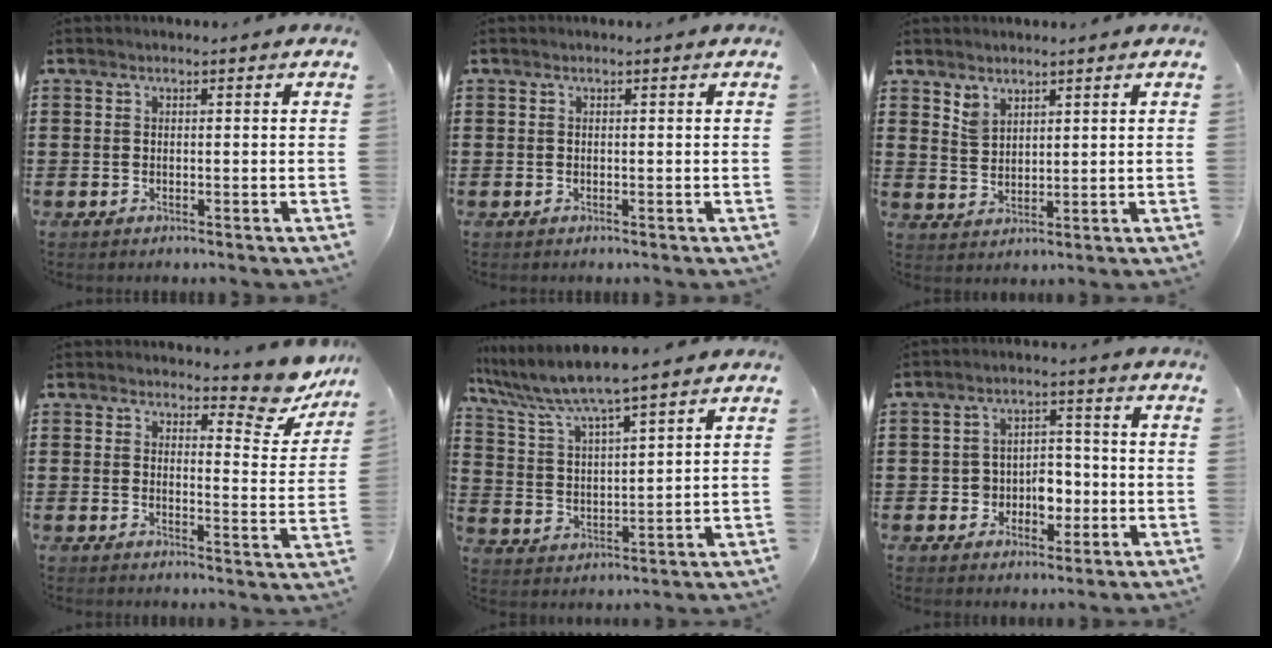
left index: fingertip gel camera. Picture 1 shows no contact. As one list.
[{"total": 0.0}, {"total": 2.9, "force": [2.5, 1.3, 0.6], "torque": [-0.017, 0.002, 0.048]}, {"total": 6.2, "force": [5.6, 1.2, 2.5], "torque": [-0.039, -0.033, 0.096]}, {"total": 6.0, "force": [5.3, -0.3, 2.7], "torque": [-0.078, -0.033, 0.087]}, {"total": 5.0, "force": [-1.5, 4.1, 2.5], "torque": [-0.048, 0.009, -0.031]}]